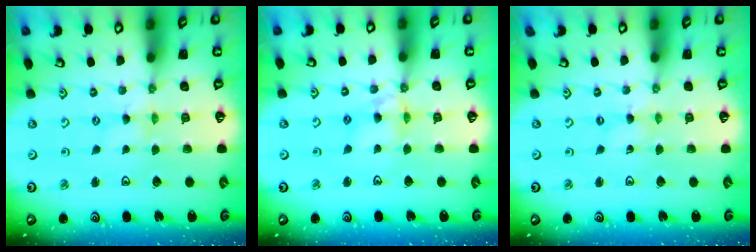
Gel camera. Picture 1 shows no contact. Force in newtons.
{"total": 6.5, "press": 6.5, "slide": 0.7}
{"total": 0.0}